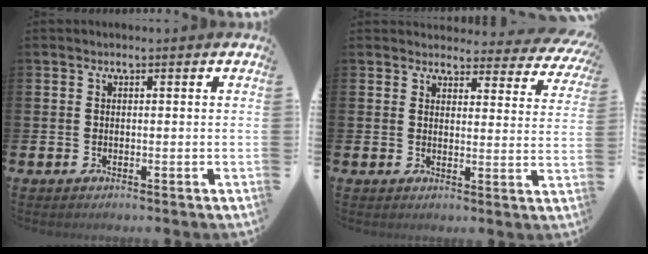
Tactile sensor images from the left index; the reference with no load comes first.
{"total": 3.4, "force": [3.1, 1.3, 0.3], "torque": [-0.012, -0.027, 0.050]}